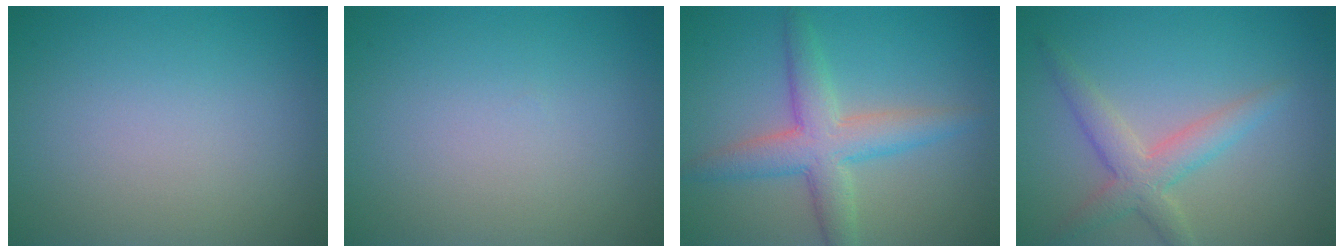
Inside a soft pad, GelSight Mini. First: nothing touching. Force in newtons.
{"total": 0.0}
{"total": 5.0, "press": 5.0, "slide": 0.1}
{"total": 3.4, "press": 3.4, "slide": 0.1}